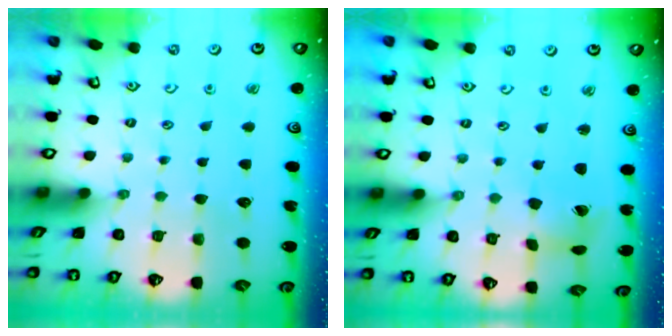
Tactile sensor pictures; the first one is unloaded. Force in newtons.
{"total": 2.9, "press": 2.9, "slide": 0.4}